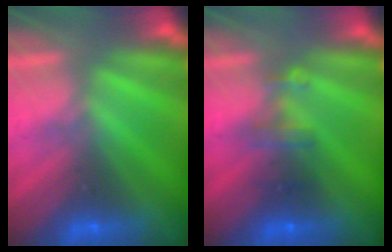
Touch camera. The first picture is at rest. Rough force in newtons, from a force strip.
{"total": 2.8}